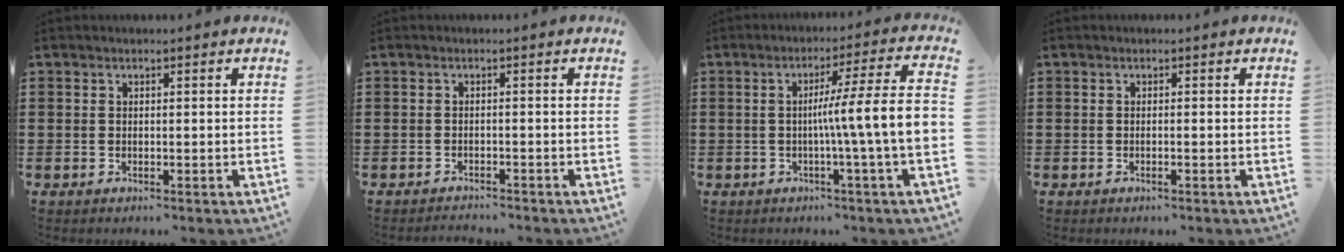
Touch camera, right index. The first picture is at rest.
{"total": 1.5, "force": [-1.5, 0.0, -0.2], "torque": [0.001, 0.002, -0.033]}
{"total": 9.5, "force": [-1.0, -0.7, 9.5], "torque": [-0.155, -0.018, -0.028]}
{"total": 0.6, "force": [-0.2, -0.1, 0.5], "torque": [-0.010, -0.003, -0.004]}